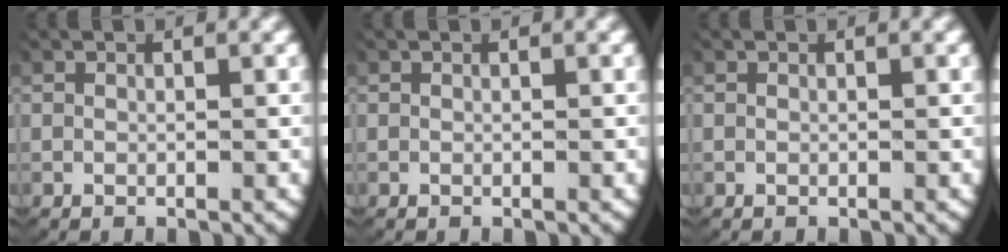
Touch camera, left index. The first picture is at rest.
{"total": 0.0}
{"total": 0.0}